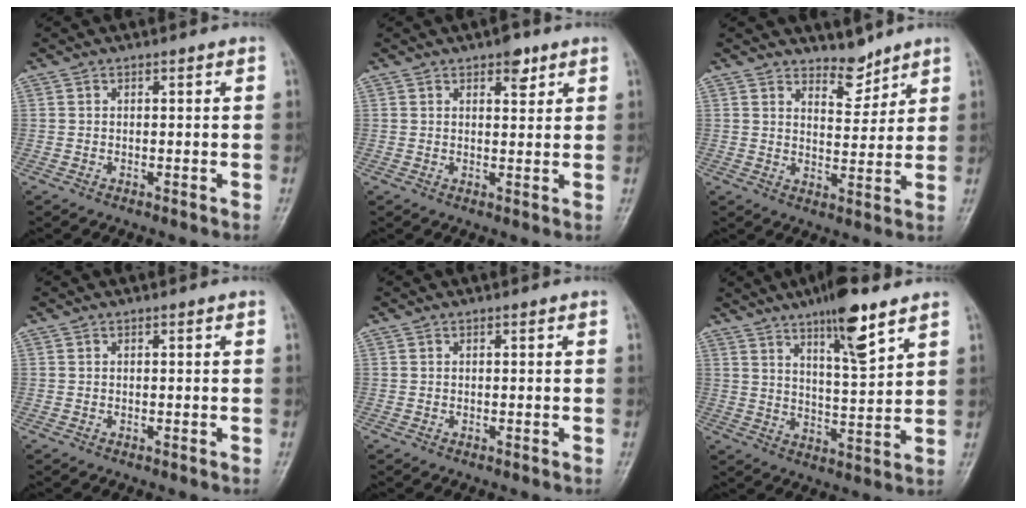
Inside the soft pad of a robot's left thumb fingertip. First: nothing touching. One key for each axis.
{"total": 3.6, "fx": 2.1, "fy": 1.7, "fz": 2.4, "tx": -0.020, "ty": -0.008, "tz": 0.027}
{"total": 4.9, "fx": 4.3, "fy": 2.1, "fz": 1.2, "tx": 0.003, "ty": -0.039, "tz": 0.075}
{"total": 0.0}
{"total": 0.0}
{"total": 11.4, "fx": 7.3, "fy": 2.3, "fz": 8.5, "tx": -0.127, "ty": -0.043, "tz": 0.119}